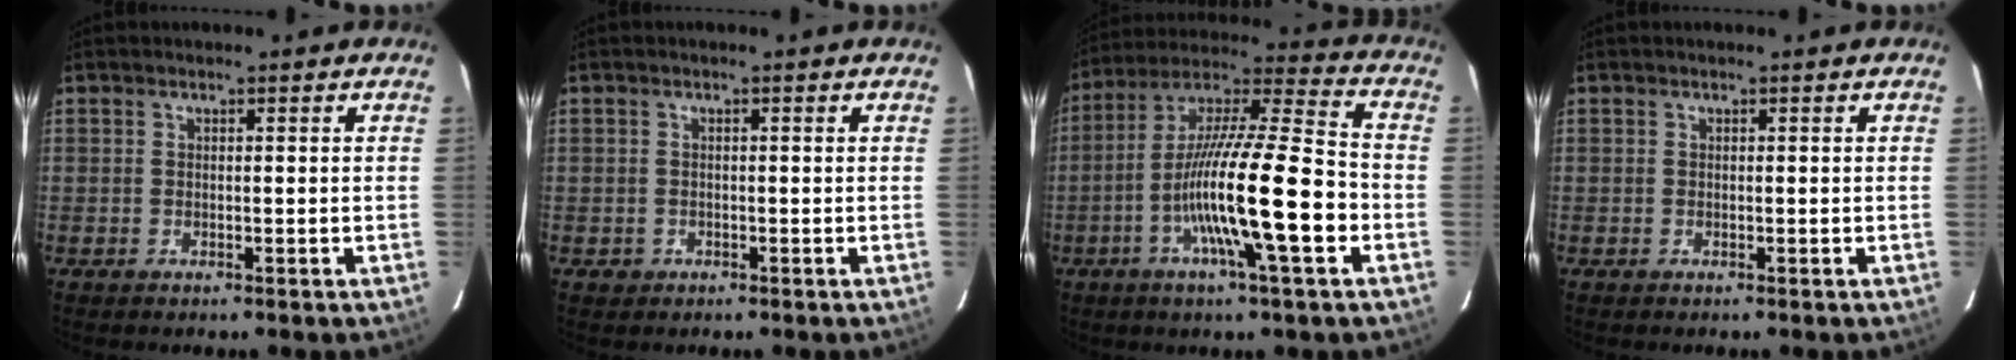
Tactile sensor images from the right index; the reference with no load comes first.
{"total": 1.3, "force": [-0.5, 1.2, -0.1], "torque": [0.002, 0.006, -0.005]}
{"total": 18.8, "force": [-5.3, 0.9, 18.0], "torque": [-0.323, -0.004, -0.096]}
{"total": 0.0}